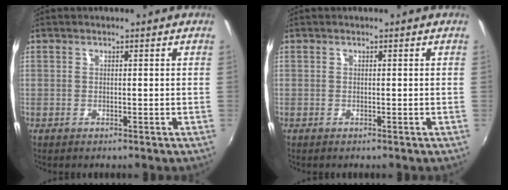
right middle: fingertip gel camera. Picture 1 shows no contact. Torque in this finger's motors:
{"motor_torque": [0.38, -0.18, 0.01, -0.03]}